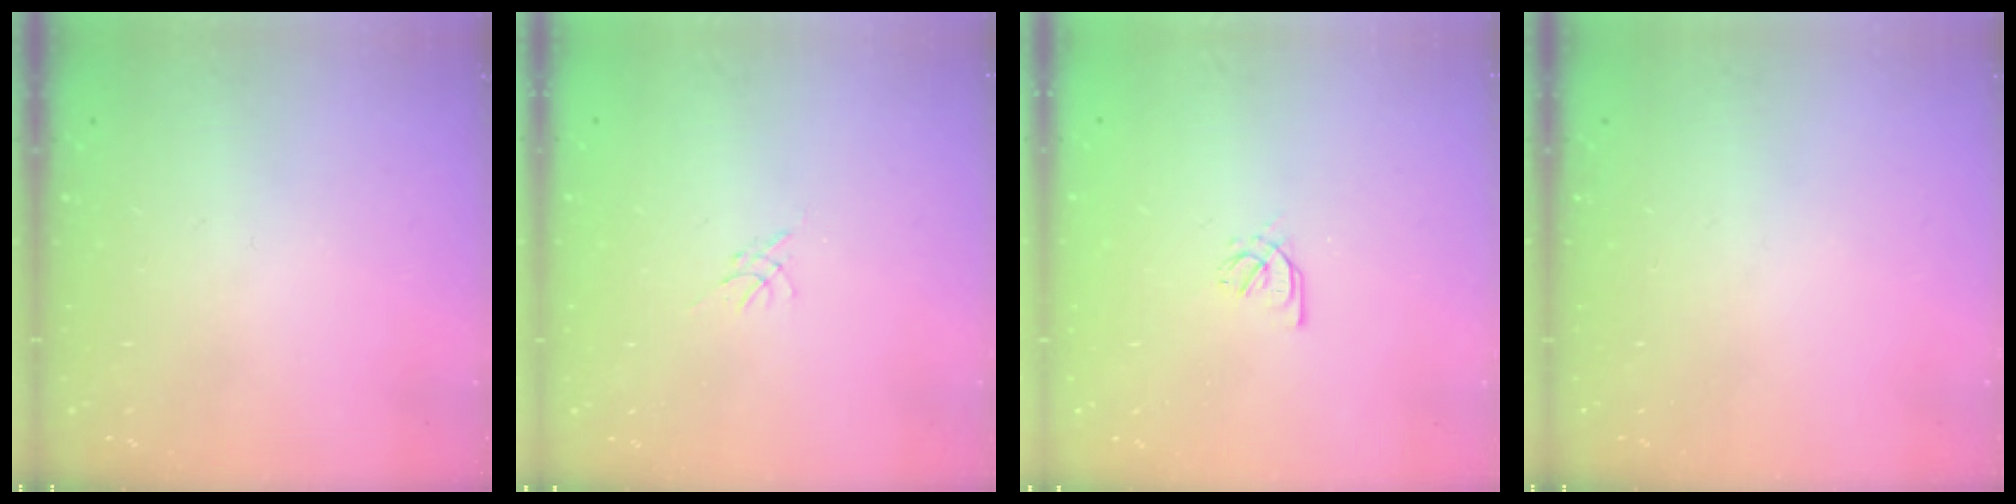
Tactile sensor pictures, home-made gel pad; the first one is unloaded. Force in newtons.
{"total": 0.0}
{"total": 1.7, "press": 1.6, "slide": 0.5}
{"total": 0.0}